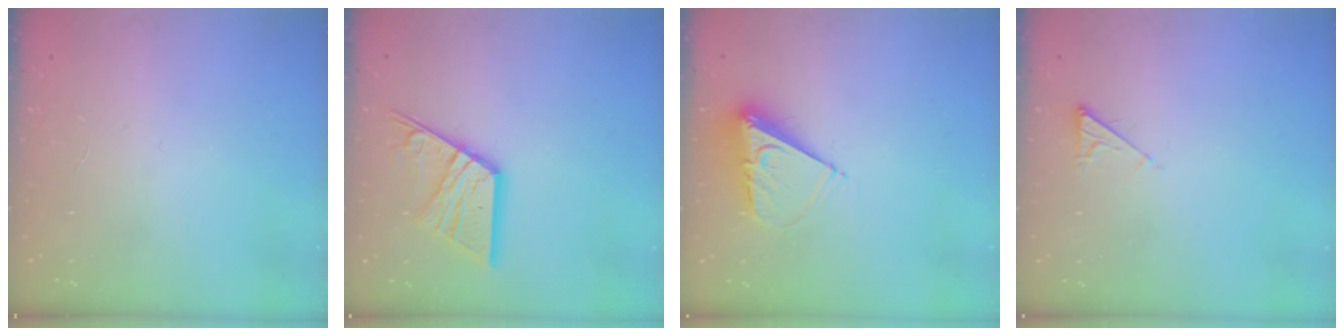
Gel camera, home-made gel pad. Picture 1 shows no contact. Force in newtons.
{"total": 13.8, "press": 13.8, "slide": 1.0}
{"total": 8.6, "press": 8.5, "slide": 0.6}
{"total": 2.9, "press": 2.9, "slide": 0.5}